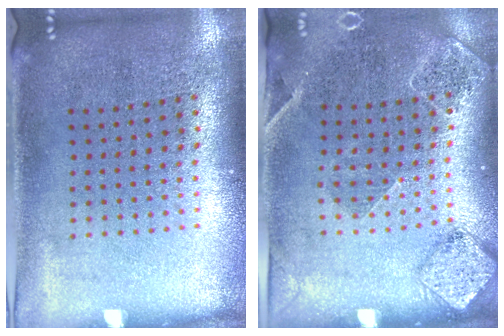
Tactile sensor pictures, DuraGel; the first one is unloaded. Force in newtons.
{"total": 1.6, "press": 1.6, "slide": 0.4}